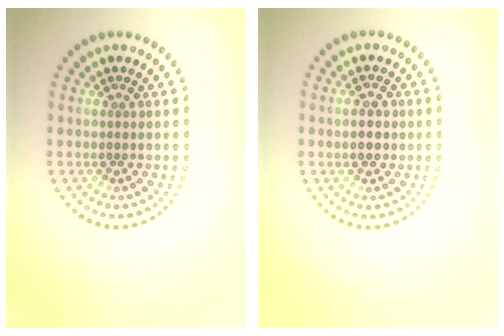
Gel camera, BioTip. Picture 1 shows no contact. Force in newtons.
{"total": 2.6, "press": 2.6, "slide": 0.1}